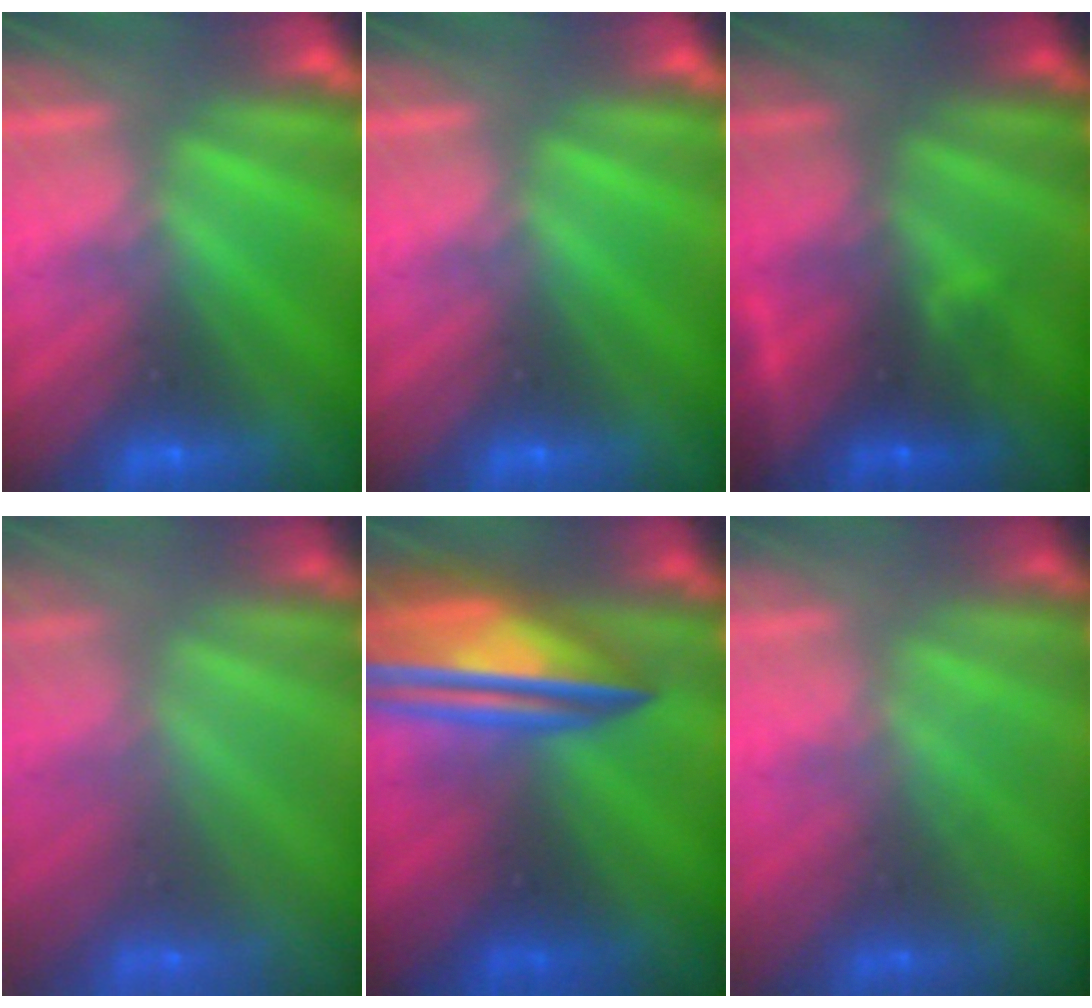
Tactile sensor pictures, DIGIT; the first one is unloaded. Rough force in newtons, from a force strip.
{"total": 0.0}
{"total": 2.6}
{"total": 2.0}
{"total": 7.3}
{"total": 1.3}